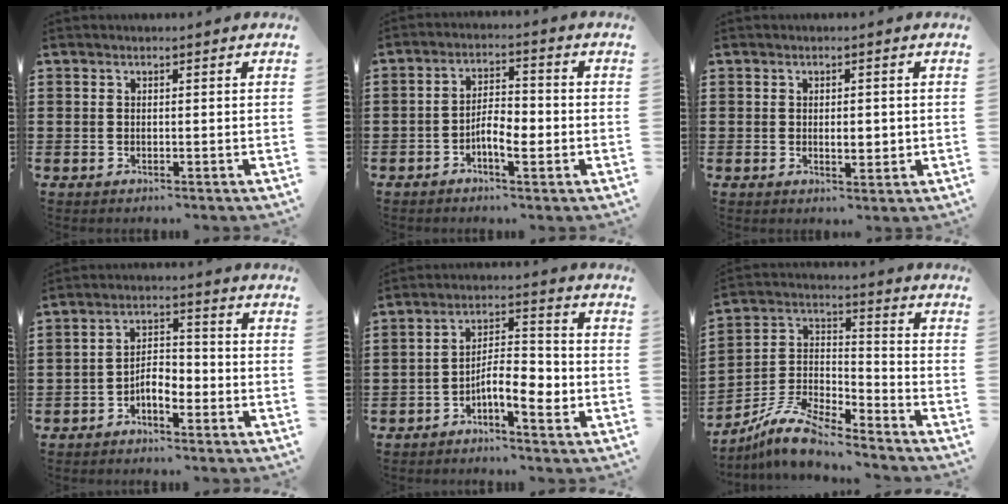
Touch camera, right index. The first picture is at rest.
{"total": 5.2, "force": [-1.9, 1.8, 4.5], "torque": [-0.077, 0.007, -0.036]}
{"total": 2.9, "force": [0.0, 1.3, 2.6], "torque": [-0.042, 0.000, -0.002]}
{"total": 4.2, "force": [-2.1, 2.0, 3.1], "torque": [-0.057, 0.007, -0.041]}
{"total": 6.7, "force": [-3.0, 2.1, 5.6], "torque": [-0.095, 0.007, -0.054]}
{"total": 9.4, "force": [-8.3, 2.2, 3.8], "torque": [-0.099, 0.009, -0.169]}